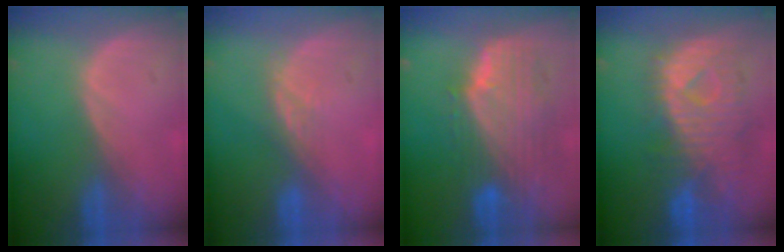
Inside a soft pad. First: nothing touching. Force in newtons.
{"total": 2.5, "press": 2.1, "slide": 1.4}
{"total": 10.0, "press": 8.9, "slide": 4.6}
{"total": 10.7, "press": 9.6, "slide": 4.7}